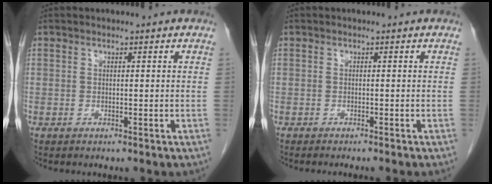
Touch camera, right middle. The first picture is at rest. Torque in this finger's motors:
{"motor_torque": [0.04, -0.03, 0.04, 0.03]}